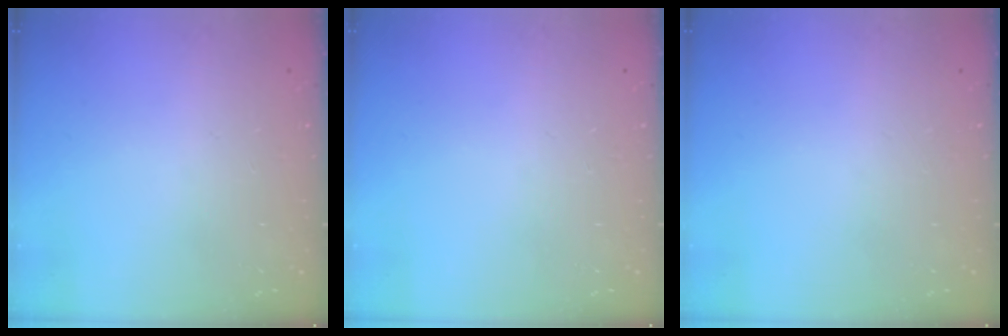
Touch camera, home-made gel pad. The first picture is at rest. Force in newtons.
{"total": 0.0}
{"total": 0.0}